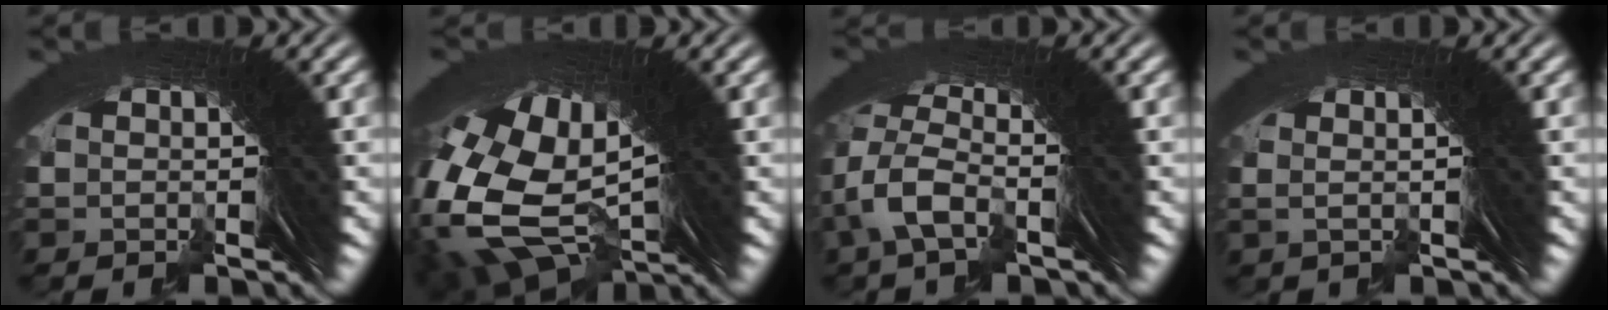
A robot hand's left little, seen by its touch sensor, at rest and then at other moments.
{"total": 14.9, "force": [0.5, 10.5, 10.7], "torque": [-0.234, -0.046, 0.026]}
{"total": 3.5, "force": [-0.3, 1.9, 2.9], "torque": [-0.072, -0.006, -0.008]}
{"total": 1.9, "force": [0.5, -0.6, 1.8], "torque": [-0.018, 0.012, 0.005]}